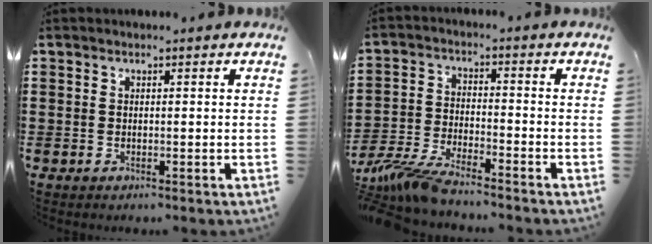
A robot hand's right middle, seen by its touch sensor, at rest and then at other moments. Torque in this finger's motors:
{"motor_torque": [2.14, 0.00, 0.69, 0.21]}